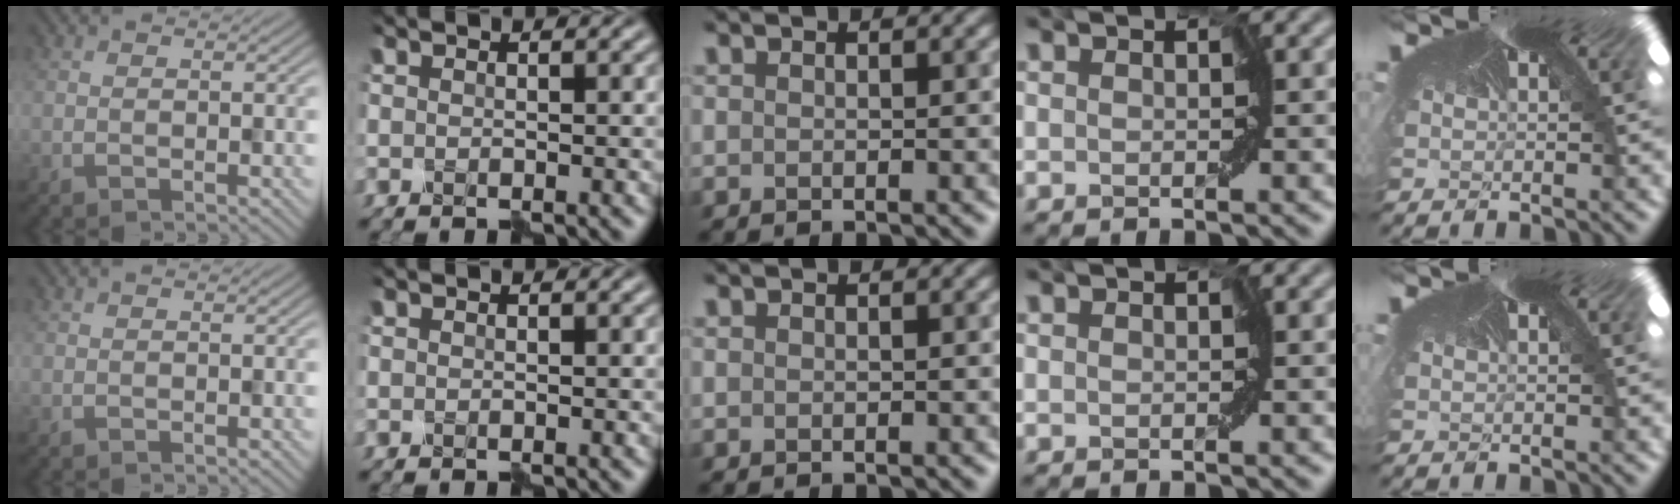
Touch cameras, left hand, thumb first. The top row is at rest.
{}